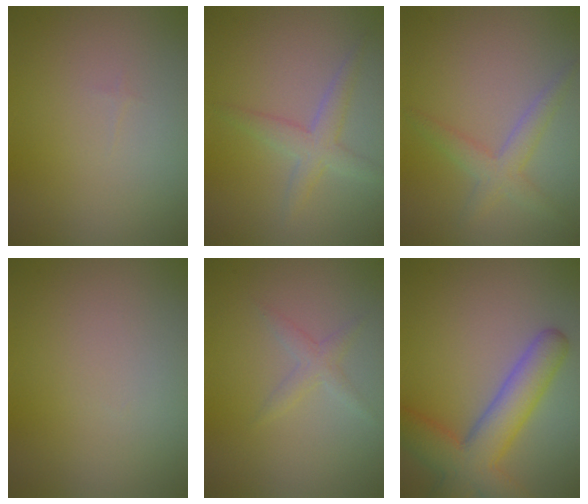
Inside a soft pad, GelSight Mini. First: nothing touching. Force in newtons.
{"total": 2.5, "press": 2.5, "slide": 0.1}
{"total": 2.5, "press": 2.5, "slide": 0.2}
{"total": 0.0}
{"total": 1.3, "press": 1.3, "slide": 0.1}
{"total": 6.5, "press": 6.5, "slide": 0.3}